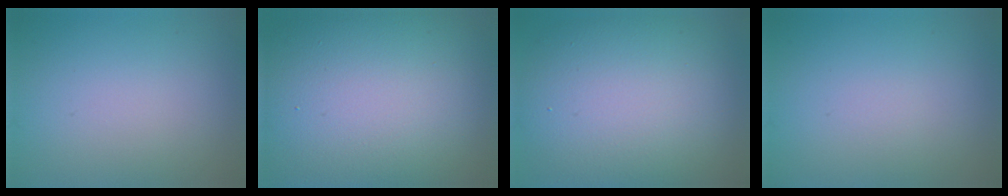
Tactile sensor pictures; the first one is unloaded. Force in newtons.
{"total": 19.0, "press": 19.0, "slide": 1.0}
{"total": 12.9, "press": 12.9, "slide": 0.4}
{"total": 0.0}